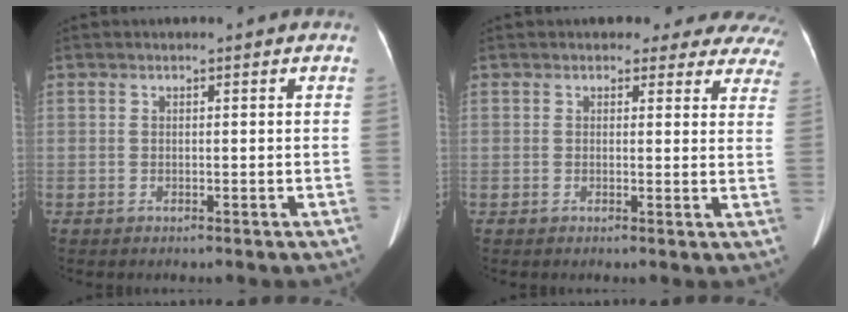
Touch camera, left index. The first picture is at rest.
{"total": 12.6, "force": [11.6, 4.8, 1.2], "torque": [0.034, -0.032, 0.088]}